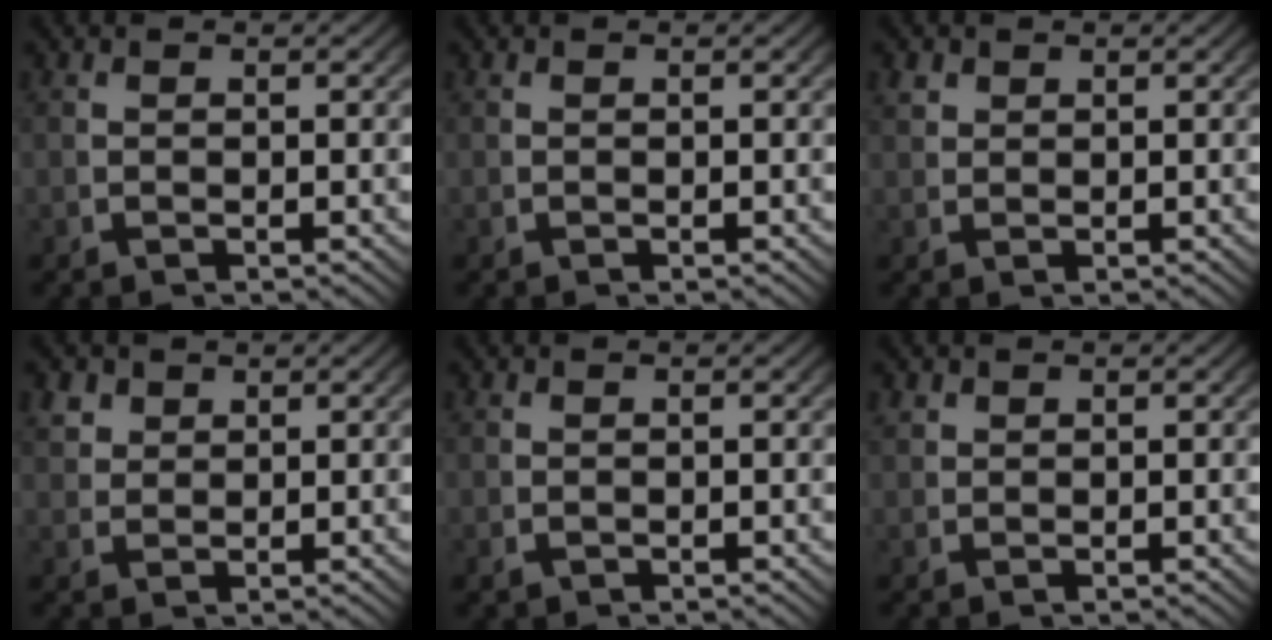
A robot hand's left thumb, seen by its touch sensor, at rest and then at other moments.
{"total": 0.0}
{"total": 1.4, "force": [1.1, 0.7, 0.4], "torque": [-0.009, -0.003, 0.028]}
{"total": 2.5, "force": [1.8, 1.5, 0.9], "torque": [-0.021, -0.003, 0.042]}
{"total": 0.5, "force": [-0.2, 0.4, 0.3], "torque": [-0.010, -0.006, 0.003]}
{"total": 0.9, "force": [0.8, 0.3, 0.1], "torque": [-0.006, -0.003, 0.023]}